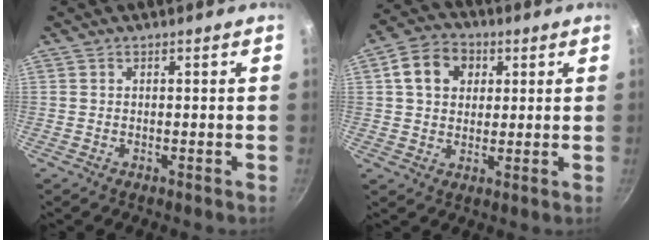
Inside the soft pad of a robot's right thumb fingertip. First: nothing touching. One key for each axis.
{"total": 9.5, "fx": 2.8, "fy": 7.4, "fz": 5.2, "tx": -0.068, "ty": 0.009, "tz": 0.036}